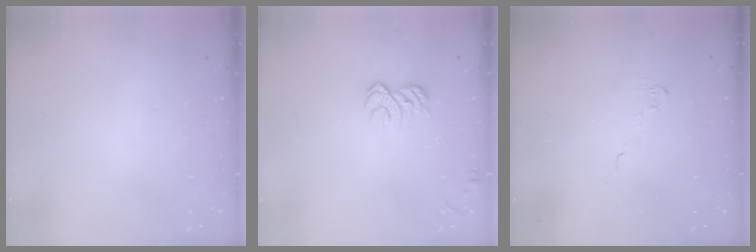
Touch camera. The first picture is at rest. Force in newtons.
{"total": 6.6, "press": 6.6, "slide": 0.9}
{"total": 3.8, "press": 3.6, "slide": 1.1}